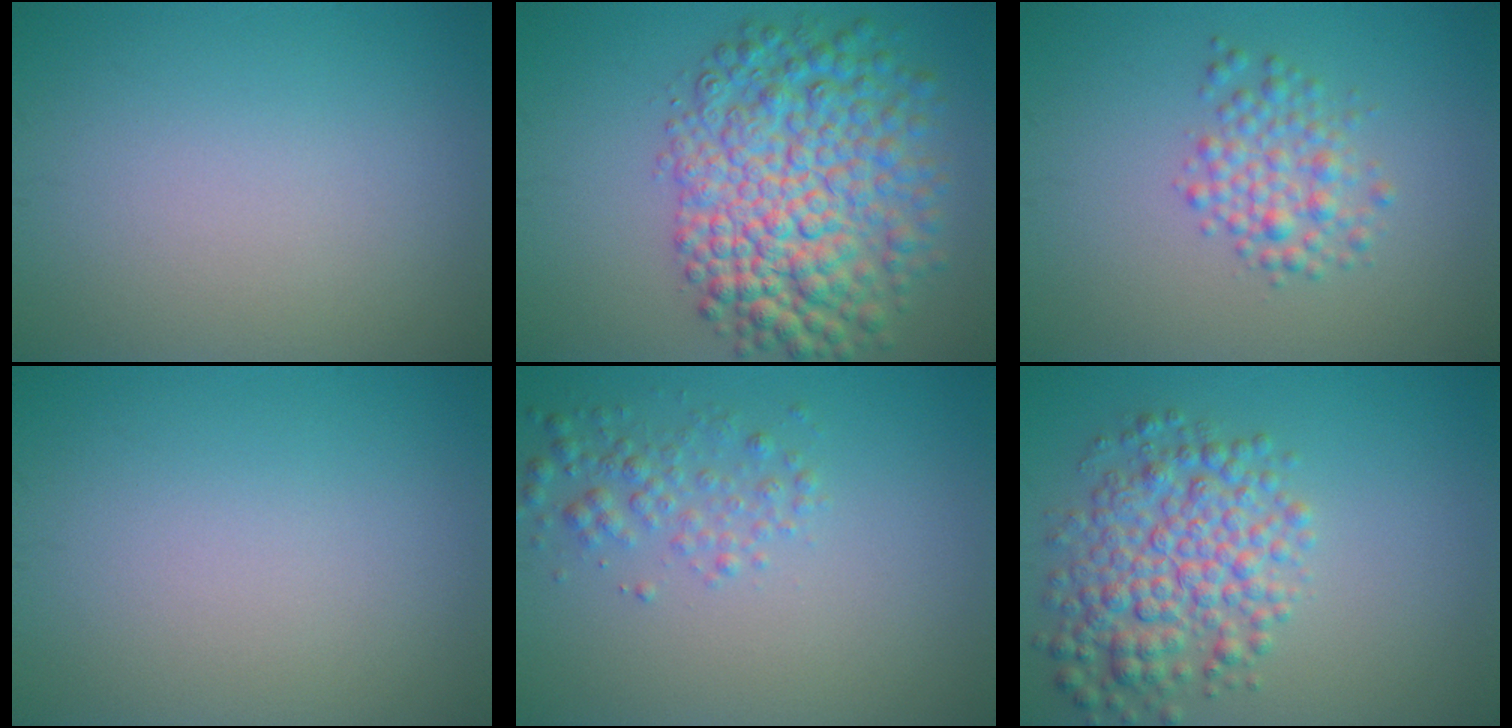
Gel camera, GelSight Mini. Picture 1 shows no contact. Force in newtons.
{"total": 9.8, "press": 9.8, "slide": 0.3}
{"total": 2.9, "press": 2.9, "slide": 0.0}
{"total": 0.0}
{"total": 2.3, "press": 2.3, "slide": 0.0}
{"total": 6.0, "press": 6.0, "slide": 0.0}